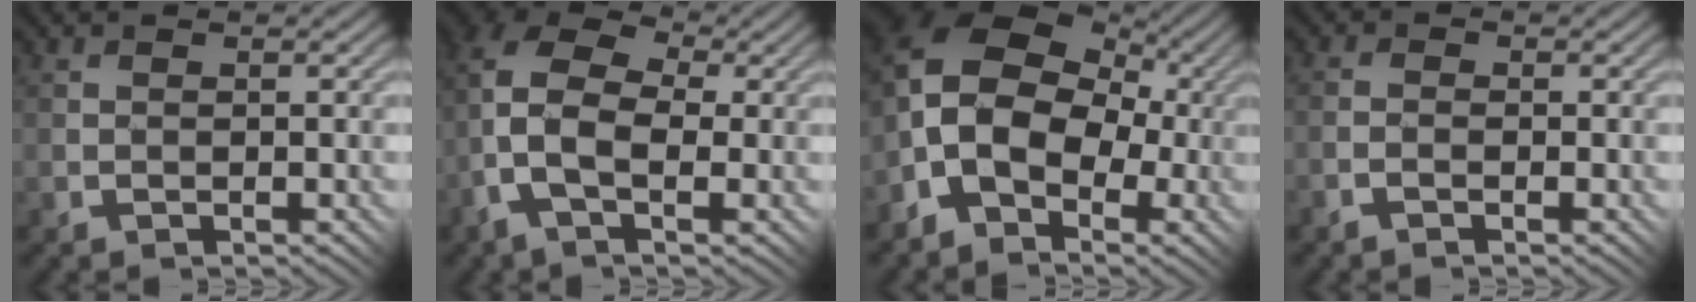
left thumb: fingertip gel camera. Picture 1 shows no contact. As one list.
[{"total": 9.8, "force": [-1.3, 5.7, 7.9], "torque": [-0.182, 0.010, -0.043]}, {"total": 12.2, "force": [-2.2, 8.9, 8.0], "torque": [-0.140, 0.001, -0.047]}, {"total": 1.3, "force": [-0.9, 0.6, 0.7], "torque": [-0.015, 0.003, -0.024]}]